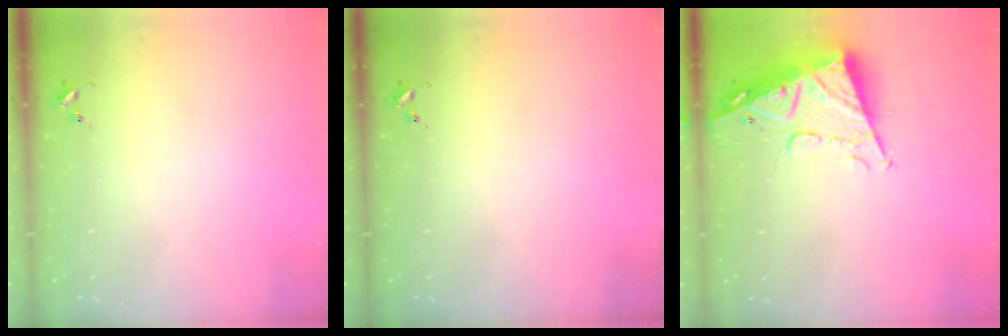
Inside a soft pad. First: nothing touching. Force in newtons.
{"total": 0.0}
{"total": 13.5, "press": 13.5, "slide": 1.3}